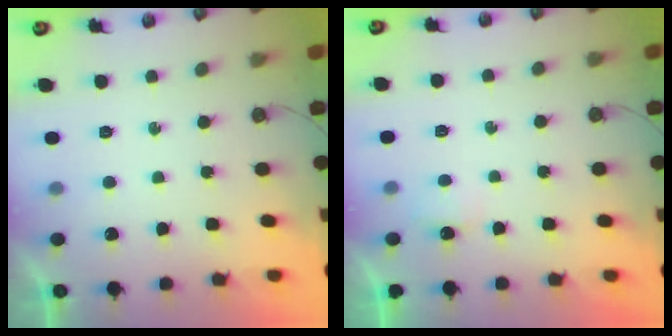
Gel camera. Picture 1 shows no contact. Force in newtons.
{"total": 2.6, "press": 2.6, "slide": 0.4}